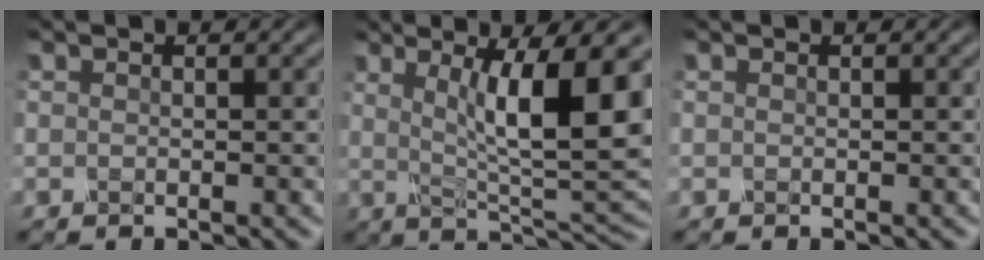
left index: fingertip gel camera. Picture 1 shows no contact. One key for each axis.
{"total": 10.5, "fx": 2.2, "fy": 2.3, "fz": 9.9, "tx": -0.142, "ty": -0.004, "tz": 0.039}
{"total": 0.0}